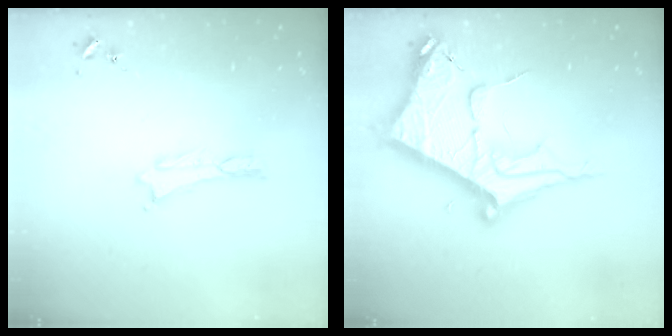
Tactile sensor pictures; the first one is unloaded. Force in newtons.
{"total": 12.4, "press": 12.4, "slide": 1.4}